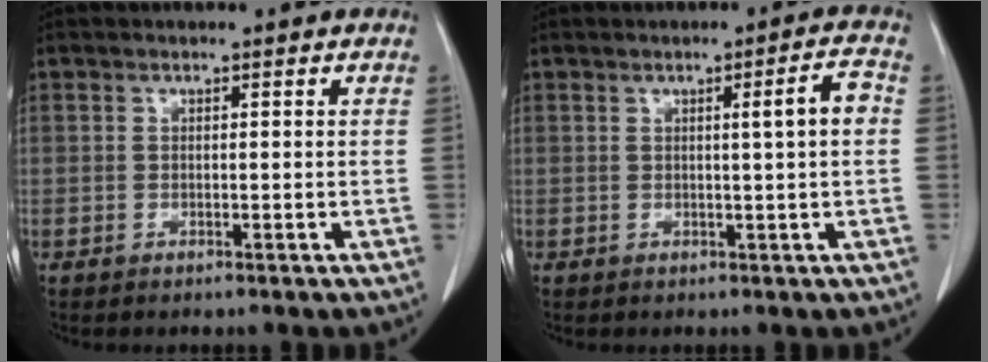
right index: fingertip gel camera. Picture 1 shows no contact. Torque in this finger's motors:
{"motor_torque": [0.10, 0.04, 0.04, 0.04]}